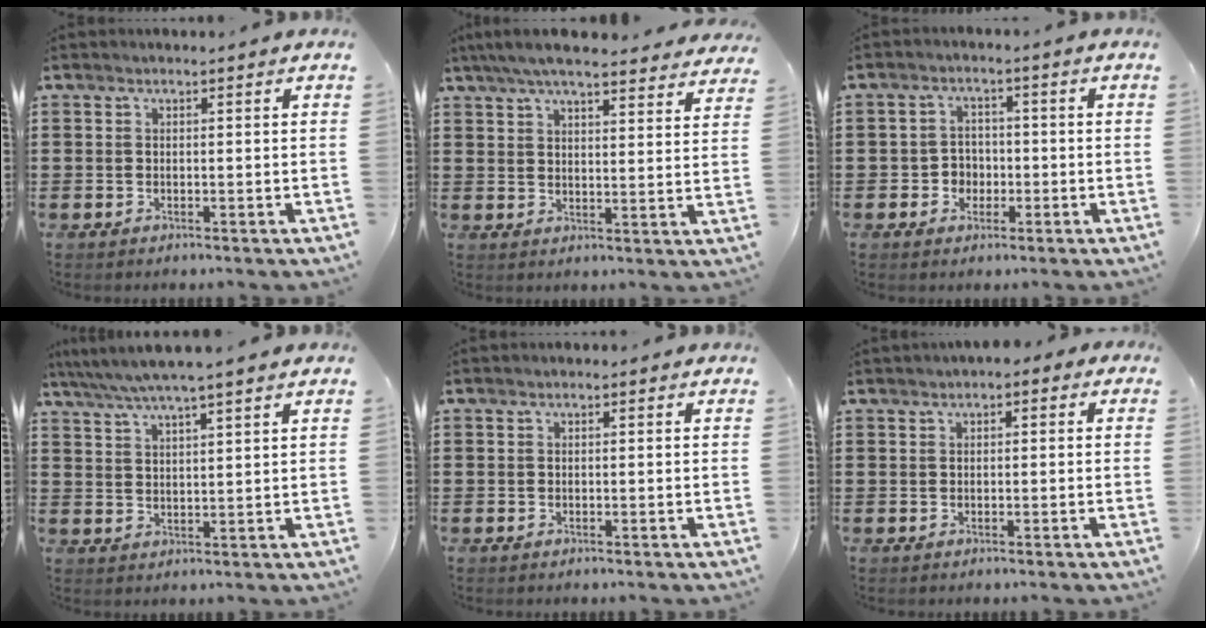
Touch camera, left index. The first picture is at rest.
{"total": 6.4, "force": [5.8, 0.6, 2.6], "torque": [-0.069, -0.018, 0.105]}
{"total": 3.1, "force": [-1.1, 2.7, 1.0], "torque": [-0.028, 0.005, -0.026]}
{"total": 4.8, "force": [4.0, -0.1, 2.7], "torque": [-0.062, -0.013, 0.070]}
{"total": 0.0}
{"total": 1.0, "force": [0.1, 0.7, 0.8], "torque": [-0.017, 0.005, 0.000]}